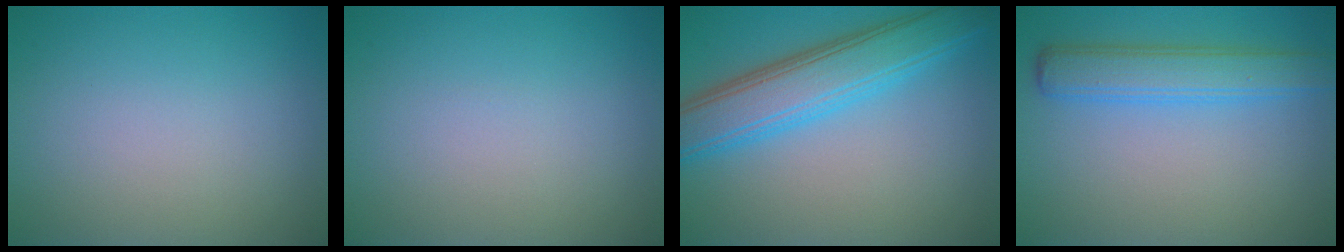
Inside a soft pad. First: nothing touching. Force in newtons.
{"total": 0.0}
{"total": 6.7, "press": 6.7, "slide": 0.4}
{"total": 4.0, "press": 4.0, "slide": 0.1}